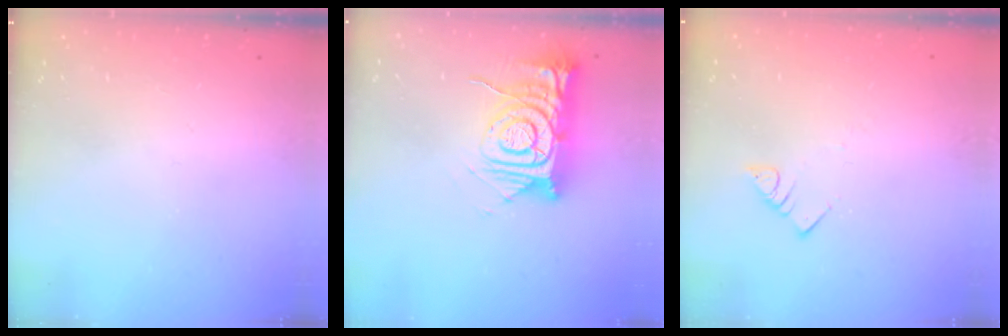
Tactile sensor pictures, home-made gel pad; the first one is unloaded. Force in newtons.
{"total": 13.6, "press": 13.5, "slide": 1.3}
{"total": 3.0, "press": 3.0, "slide": 0.1}